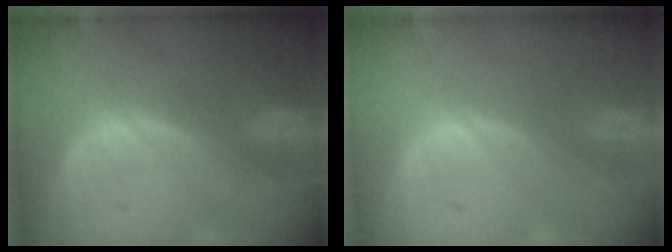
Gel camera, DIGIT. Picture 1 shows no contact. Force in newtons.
{"total": 0.0}